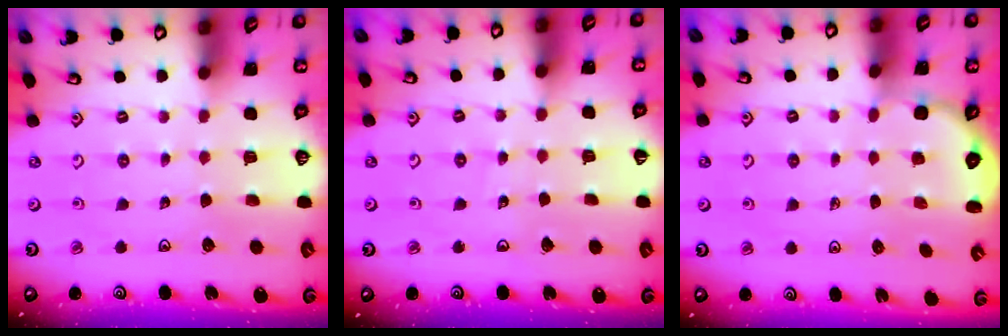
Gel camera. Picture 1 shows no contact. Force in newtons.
{"total": 3.6, "press": 3.5, "slide": 0.4}
{"total": 2.6, "press": 2.5, "slide": 0.5}